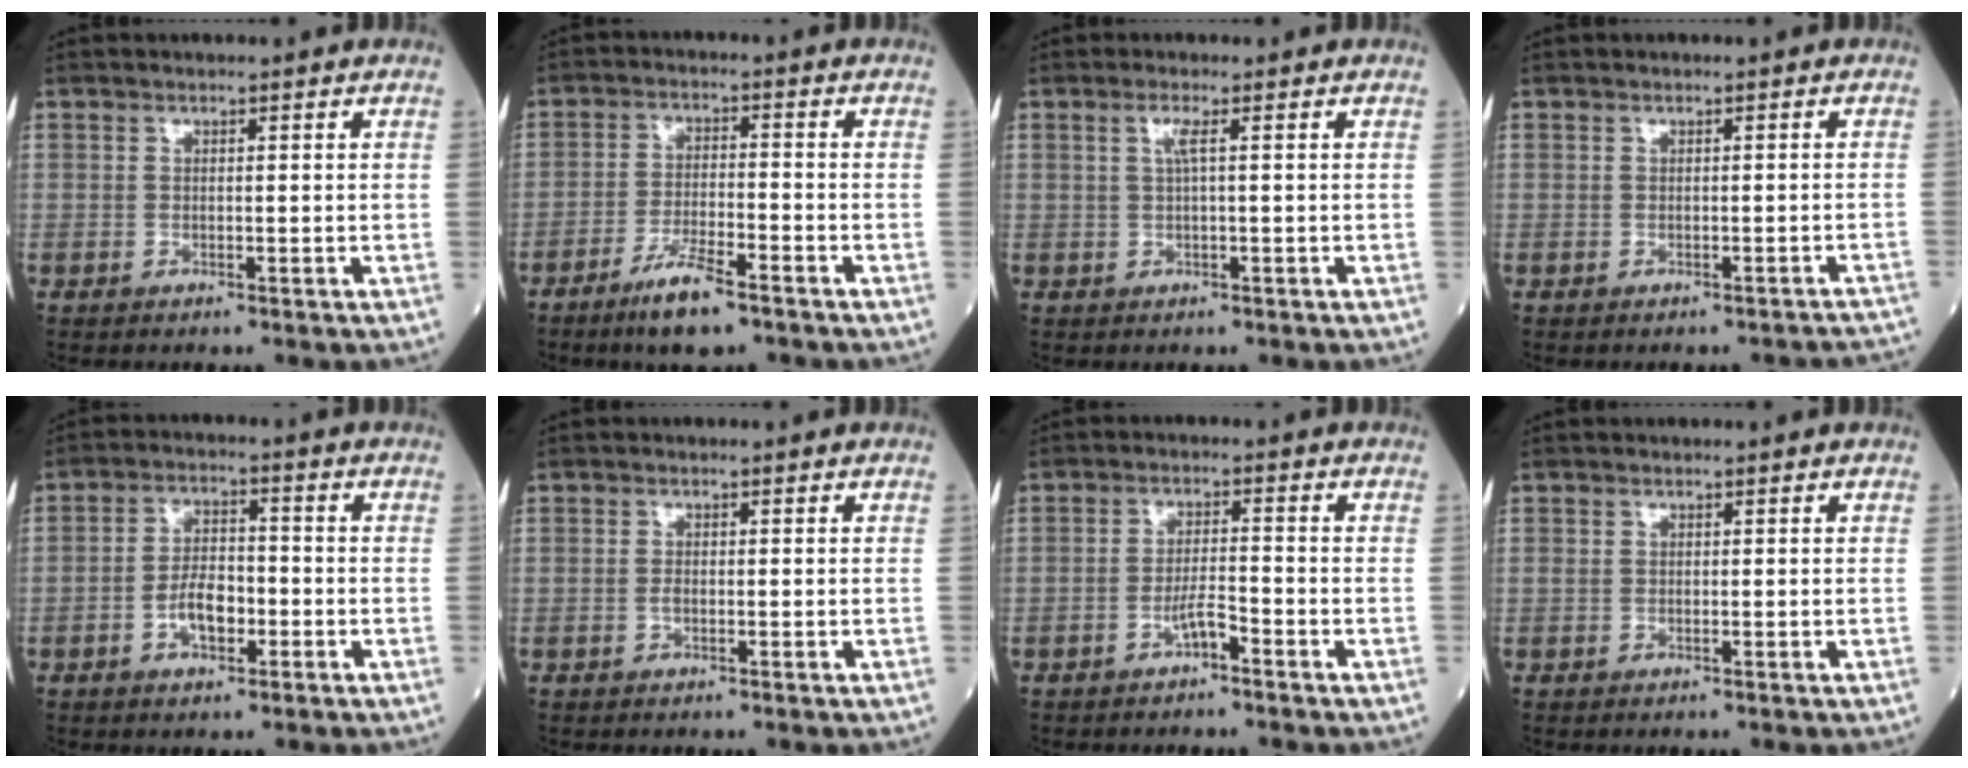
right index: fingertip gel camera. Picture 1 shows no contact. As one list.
[{"total": 7.2, "force": [-5.0, 1.0, 5.1], "torque": [-0.099, -0.010, -0.089]}, {"total": 1.6, "force": [0.4, -0.2, 1.6], "torque": [-0.036, 0.003, 0.007]}, {"total": 4.5, "force": [-4.3, 0.8, 0.8], "torque": [0.002, -0.004, -0.039]}, {"total": 5.4, "force": [-2.1, 2.5, 4.3], "torque": [-0.083, 0.010, -0.038]}, {"total": 0.8, "force": [-0.2, 0.3, 0.7], "torque": [-0.016, 0.001, -0.003]}, {"total": 2.7, "force": [-1.8, 0.3, 2.0], "torque": [-0.034, 0.003, -0.033]}, {"total": 0.0}]